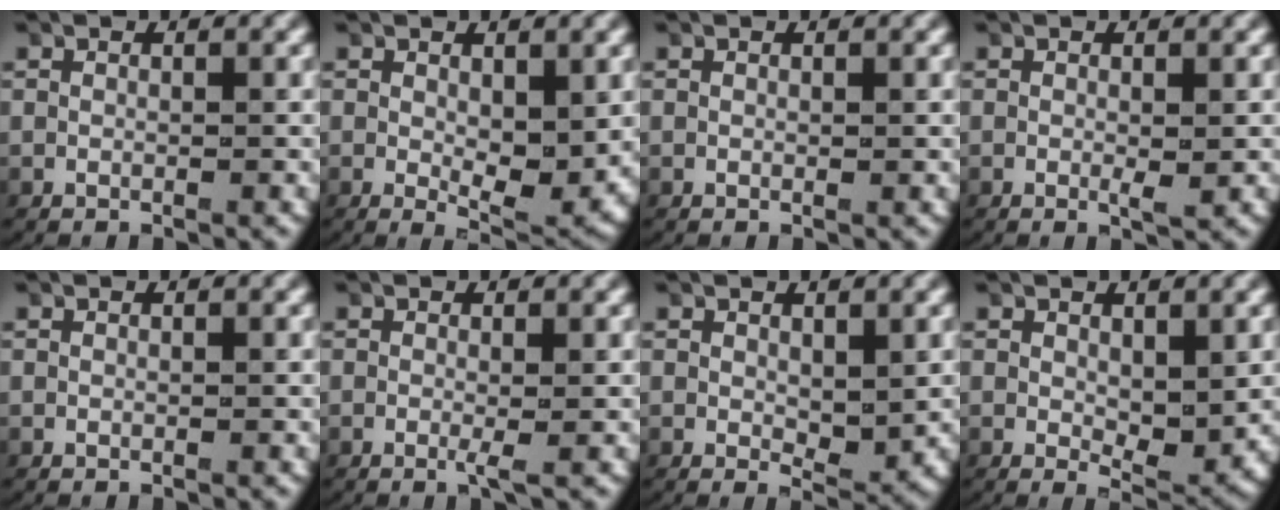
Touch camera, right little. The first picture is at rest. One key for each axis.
{"total": 3.3, "fx": 0.4, "fy": 1.2, "fz": 3.0, "tx": -0.056, "ty": -0.027, "tz": 0.017}
{"total": 0.0}
{"total": 1.0, "fx": -0.1, "fy": 0.2, "fz": 0.9, "tx": -0.017, "ty": -0.006, "tz": 0.000}
{"total": 0.0}
{"total": 1.0, "fx": -0.2, "fy": 0.1, "fz": 0.9, "tx": -0.024, "ty": -0.008, "tz": -0.004}
{"total": 1.6, "fx": 0.5, "fy": 0.6, "fz": 1.4, "tx": -0.026, "ty": -0.018, "tz": 0.017}
{"total": 2.2, "fx": 0.6, "fy": 0.8, "fz": 2.0, "tx": -0.037, "ty": -0.022, "tz": 0.019}